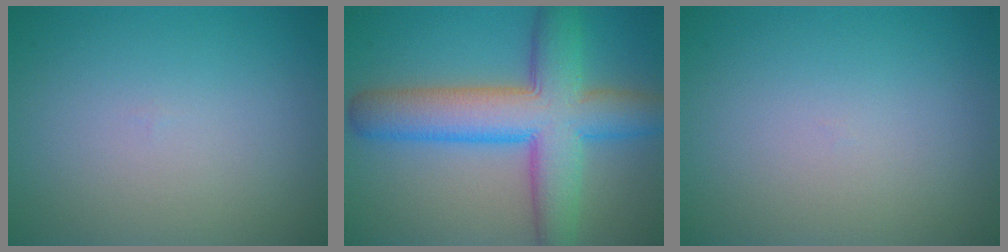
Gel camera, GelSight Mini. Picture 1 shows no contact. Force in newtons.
{"total": 9.9, "press": 9.9, "slide": 0.2}
{"total": 0.0}